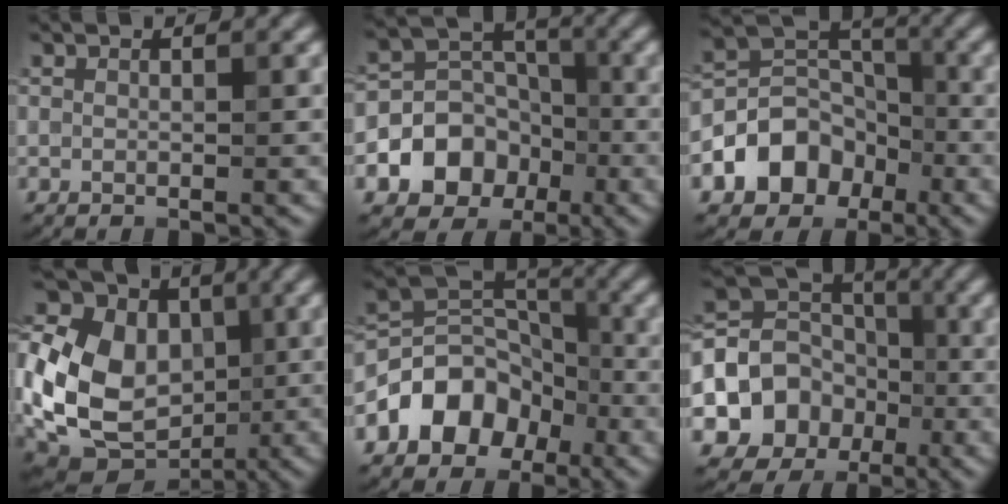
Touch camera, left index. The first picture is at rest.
{"total": 6.3, "force": [-2.5, 5.0, 2.9], "torque": [-0.037, 0.006, -0.052]}
{"total": 6.4, "force": [-2.9, 4.8, 3.1], "torque": [-0.045, 0.004, -0.059]}
{"total": 16.0, "force": [-0.1, 12.1, 10.5], "torque": [-0.222, 0.013, -0.005]}
{"total": 6.5, "force": [-3.2, 4.6, 3.2], "torque": [-0.036, 0.010, -0.063]}
{"total": 9.3, "force": [-2.2, 7.9, 4.4], "torque": [-0.076, -0.004, -0.054]}